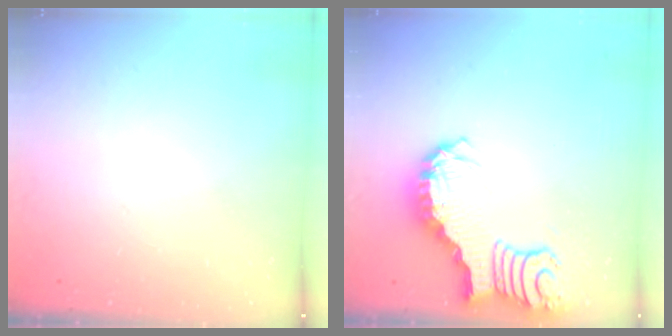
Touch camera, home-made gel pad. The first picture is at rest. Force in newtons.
{"total": 4.0, "press": 4.0, "slide": 0.6}